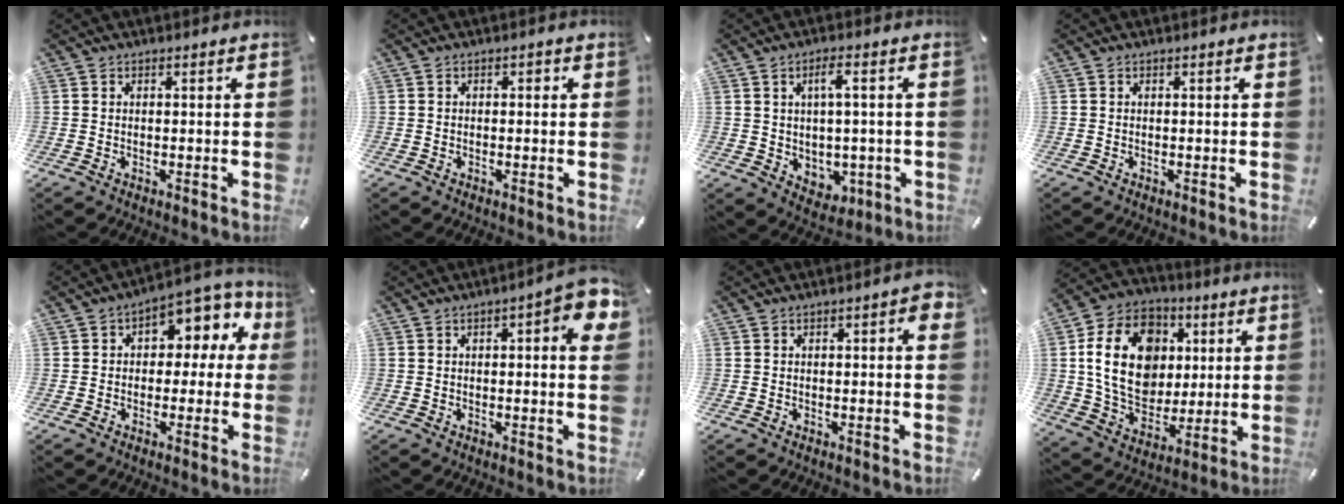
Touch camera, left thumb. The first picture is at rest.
{"total": 0.8, "force": [-0.3, 0.6, 0.5], "torque": [-0.009, 0.003, -0.007]}
{"total": 5.7, "force": [1.0, 3.8, 4.2], "torque": [-0.068, -0.003, 0.016]}
{"total": 0.0}
{"total": 7.8, "force": [2.7, 5.4, 4.9], "torque": [-0.066, -0.022, 0.046]}
{"total": 6.8, "force": [1.9, 1.9, 6.2], "torque": [-0.083, -0.007, 0.027]}
{"total": 2.9, "force": [0.2, 1.0, 2.7], "torque": [-0.032, 0.001, -0.001]}
{"total": 20.2, "force": [3.4, 15.7, 12.2], "torque": [-0.233, 0.003, 0.066]}